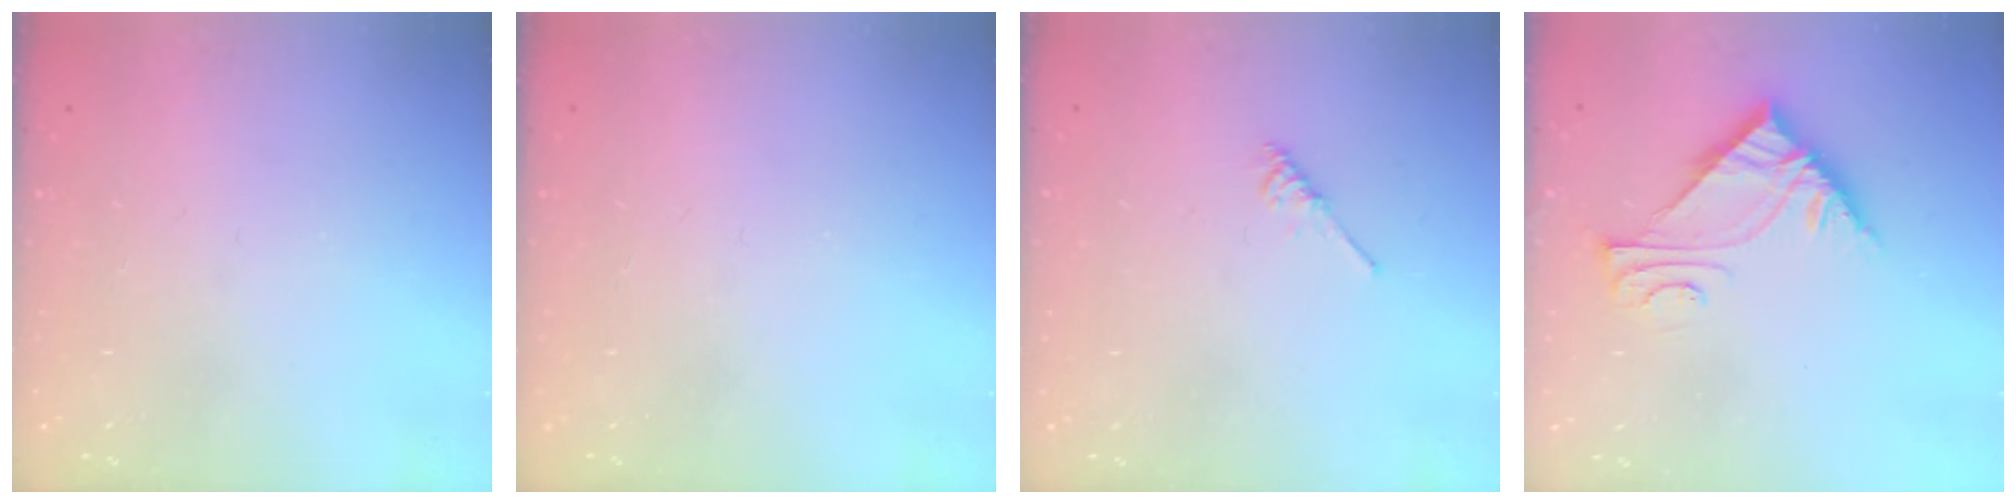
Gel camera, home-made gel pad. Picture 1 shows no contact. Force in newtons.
{"total": 0.0}
{"total": 2.1, "press": 2.1, "slide": 0.4}
{"total": 6.5, "press": 6.5, "slide": 0.7}